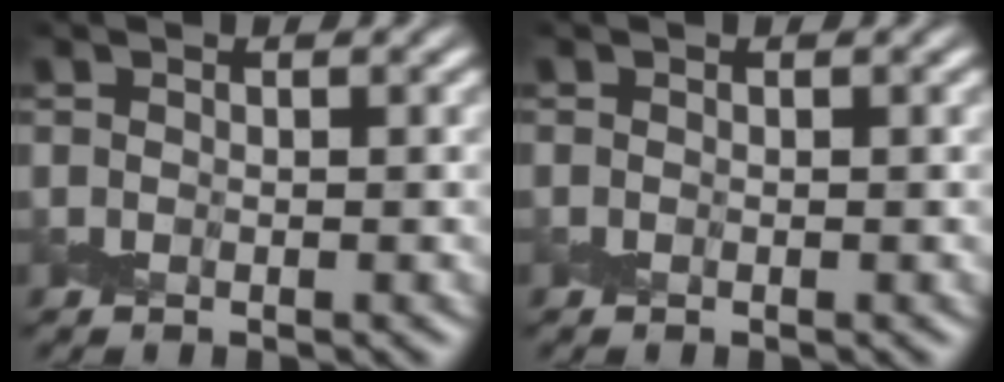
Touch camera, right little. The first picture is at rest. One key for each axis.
{"total": 0.0}